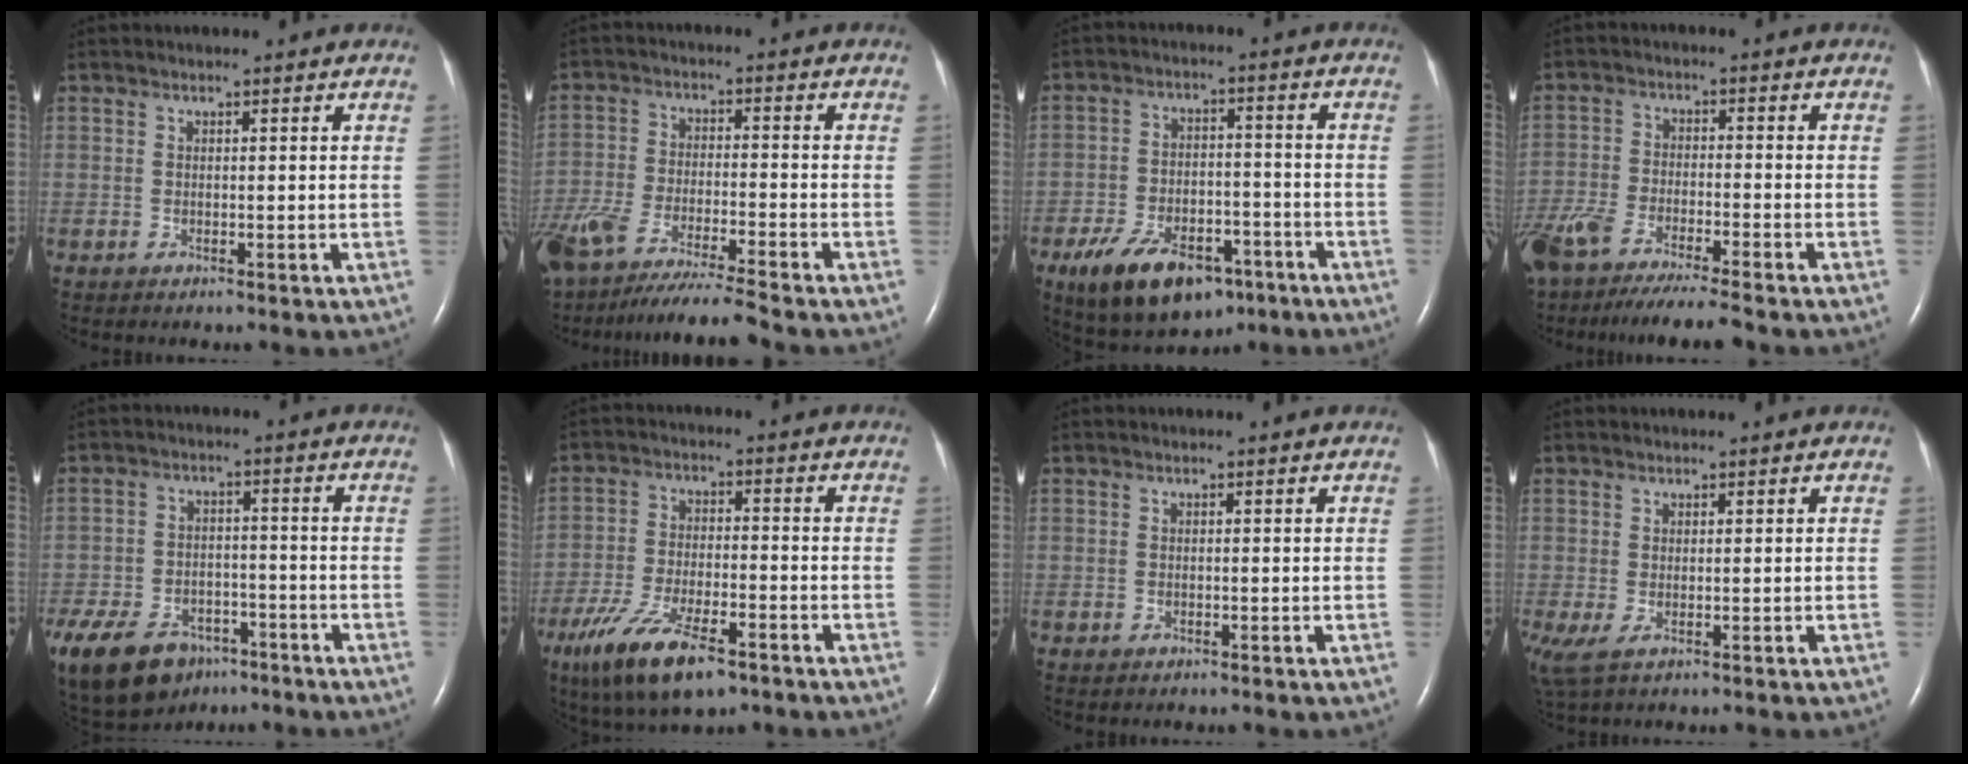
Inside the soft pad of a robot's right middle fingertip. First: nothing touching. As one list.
[{"total": 14.4, "force": [-12.5, 0.0, 7.2], "torque": [-0.144, -0.032, -0.221]}, {"total": 13.6, "force": [-8.3, 6.9, 8.4], "torque": [-0.144, -0.001, -0.129]}, {"total": 14.7, "force": [-12.3, 1.6, 7.9], "torque": [-0.164, -0.031, -0.208]}, {"total": 25.3, "force": [-15.3, 16.1, 12.1], "torque": [-0.357, -0.035, -0.234]}, {"total": 12.7, "force": [-8.0, 3.8, 9.1], "torque": [-0.177, -0.021, -0.138]}, {"total": 0.0}, {"total": 2.8, "force": [-0.6, 1.0, 2.5], "torque": [-0.065, -0.009, -0.003]}]